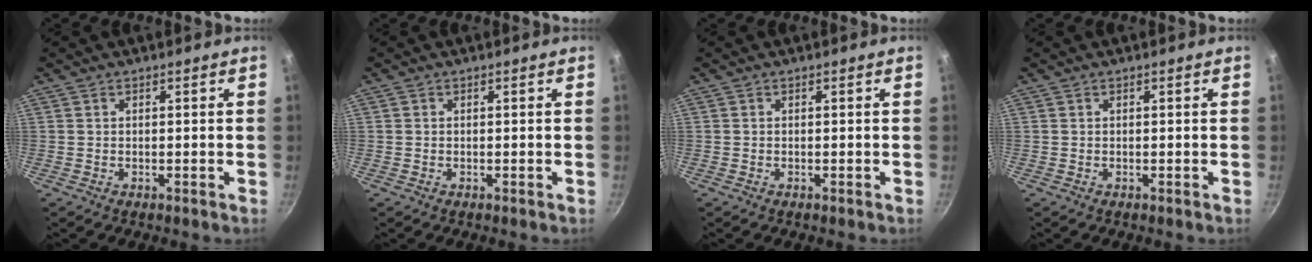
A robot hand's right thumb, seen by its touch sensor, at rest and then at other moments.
{"total": 0.0}
{"total": 0.0}
{"total": 0.0}